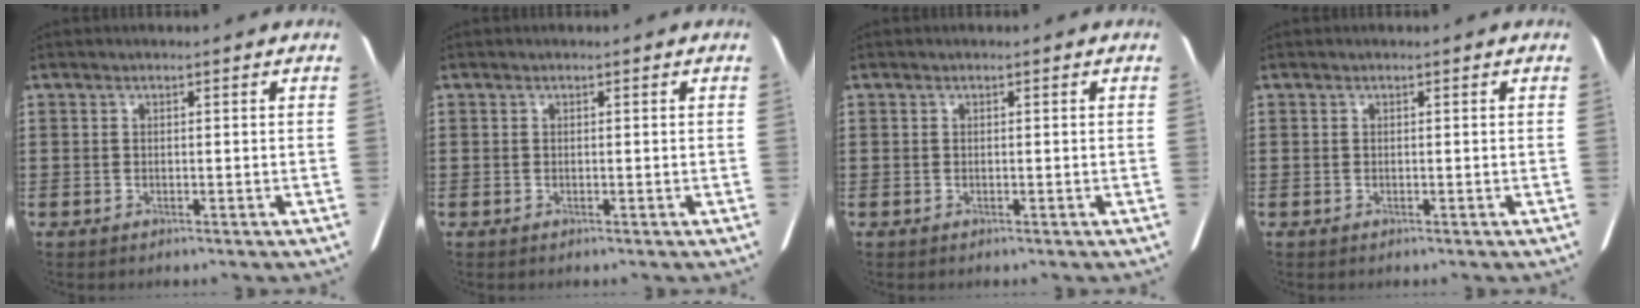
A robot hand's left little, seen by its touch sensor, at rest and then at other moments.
{"total": 0.0}
{"total": 0.0}
{"total": 0.0}